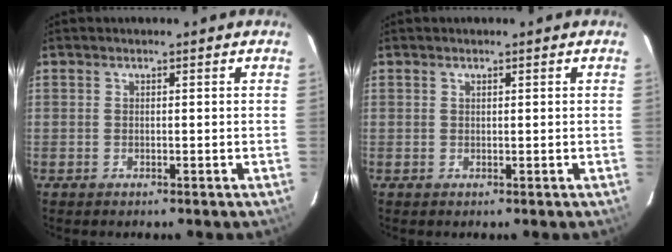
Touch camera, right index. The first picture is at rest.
{"total": 0.0}